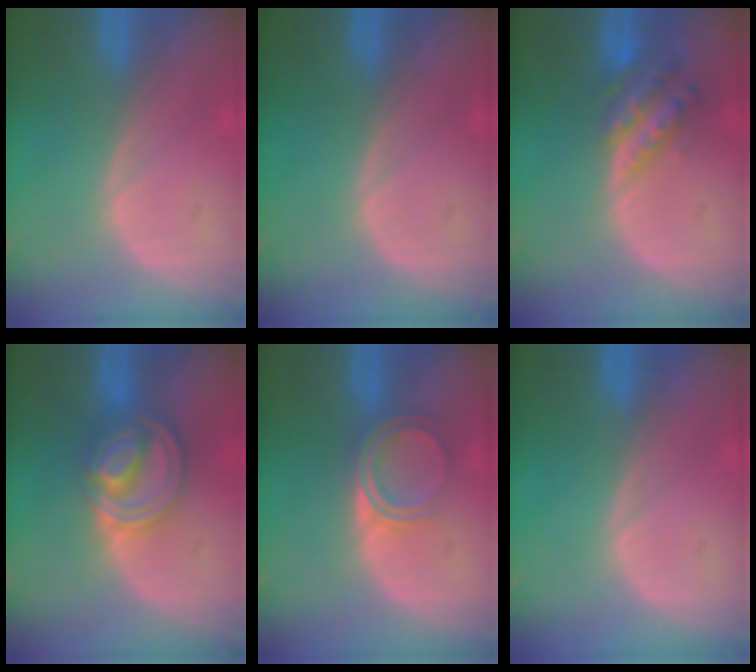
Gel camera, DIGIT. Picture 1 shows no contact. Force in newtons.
{"total": 0.0}
{"total": 6.1, "press": 5.3, "slide": 2.9}
{"total": 7.9, "press": 6.8, "slide": 4.1}
{"total": 4.7, "press": 4.2, "slide": 2.2}
{"total": 0.0}